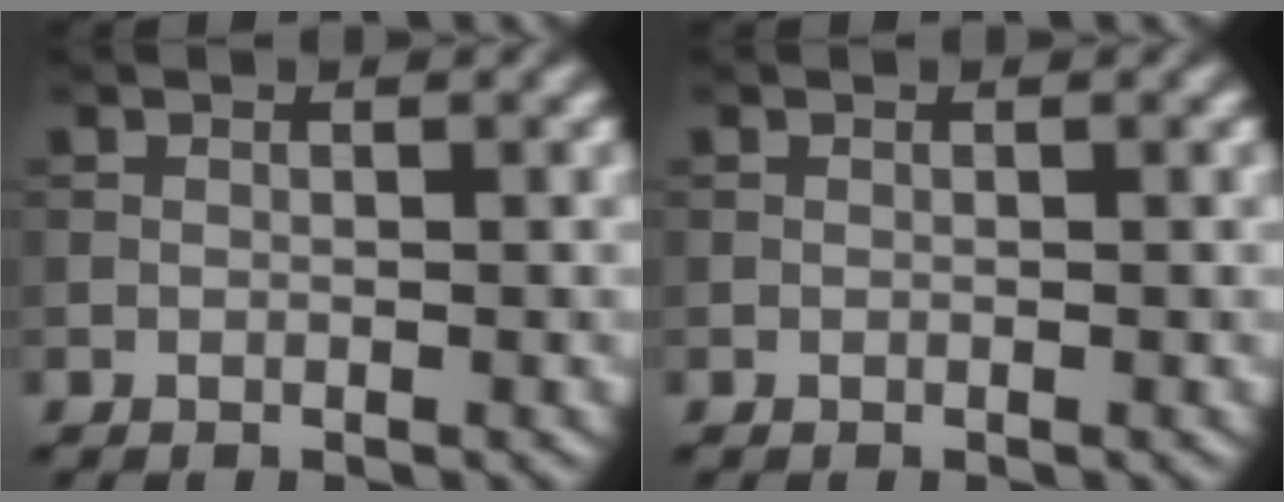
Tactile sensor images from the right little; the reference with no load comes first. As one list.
[{"total": 0.0}]